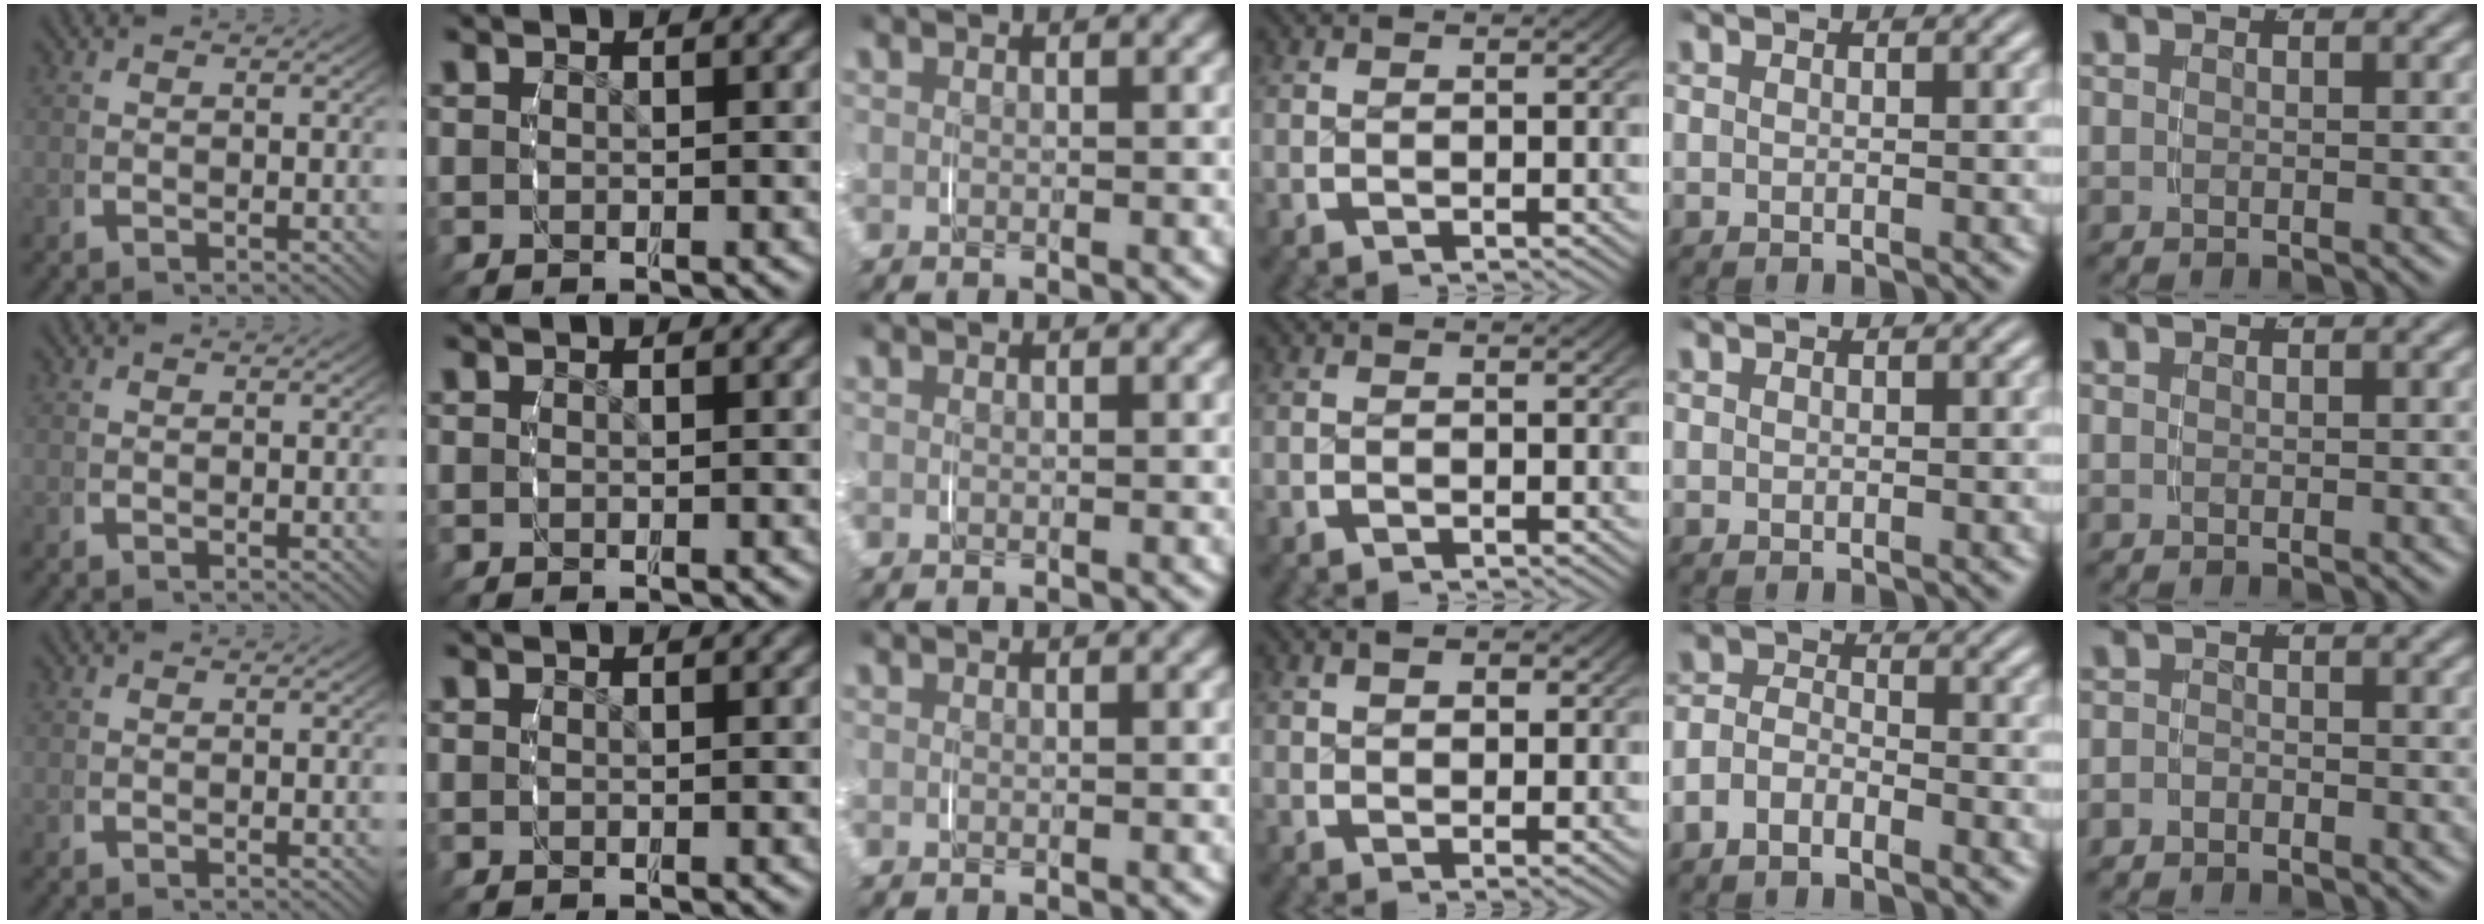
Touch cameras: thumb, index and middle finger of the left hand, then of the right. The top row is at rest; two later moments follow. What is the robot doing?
{"motion": "grasp_and_lifting", "object": "scarf"}